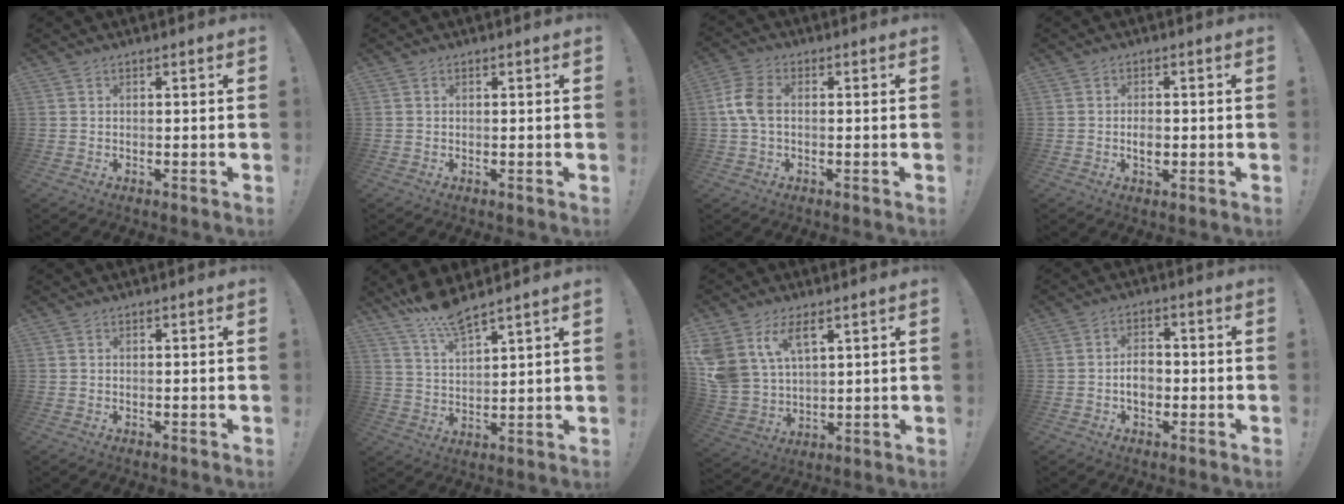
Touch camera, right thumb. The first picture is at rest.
{"total": 0.0}
{"total": 7.2, "force": [-0.2, 4.3, 5.7], "torque": [-0.125, 0.007, -0.001]}
{"total": 3.4, "force": [-0.8, 2.0, 2.6], "torque": [-0.038, -0.003, -0.017]}
{"total": 0.0}
{"total": 8.9, "force": [7.8, 1.1, 4.0], "torque": [-0.085, -0.045, 0.143]}
{"total": 11.1, "force": [6.4, 6.5, 6.3], "torque": [-0.148, -0.032, 0.126]}
{"total": 5.7, "force": [-1.2, 3.9, 3.9], "torque": [-0.063, 0.007, -0.024]}